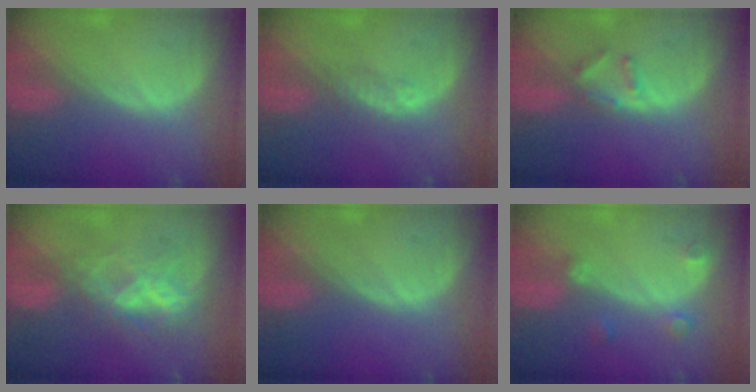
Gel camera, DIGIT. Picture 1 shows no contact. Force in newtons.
{"total": 1.8, "press": 1.6, "slide": 0.8}
{"total": 2.8, "press": 2.7, "slide": 0.4}
{"total": 7.2, "press": 6.1, "slide": 3.8}
{"total": 0.0}
{"total": 2.6, "press": 2.5, "slide": 0.5}